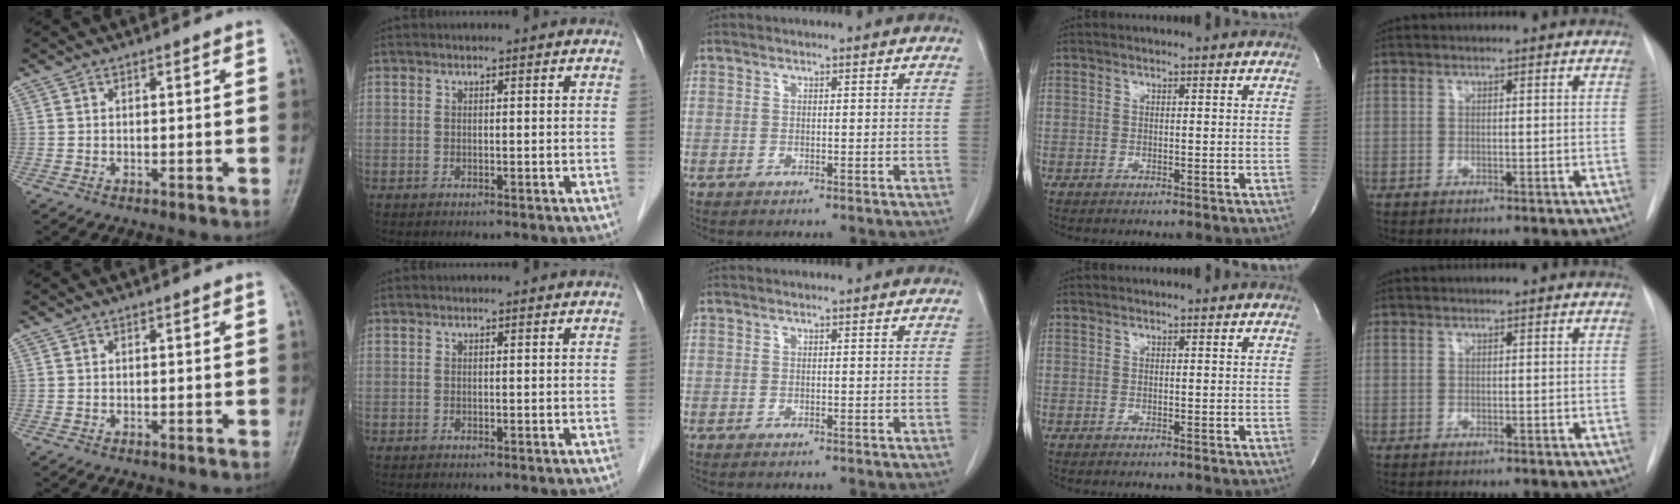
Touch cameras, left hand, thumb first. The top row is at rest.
{}